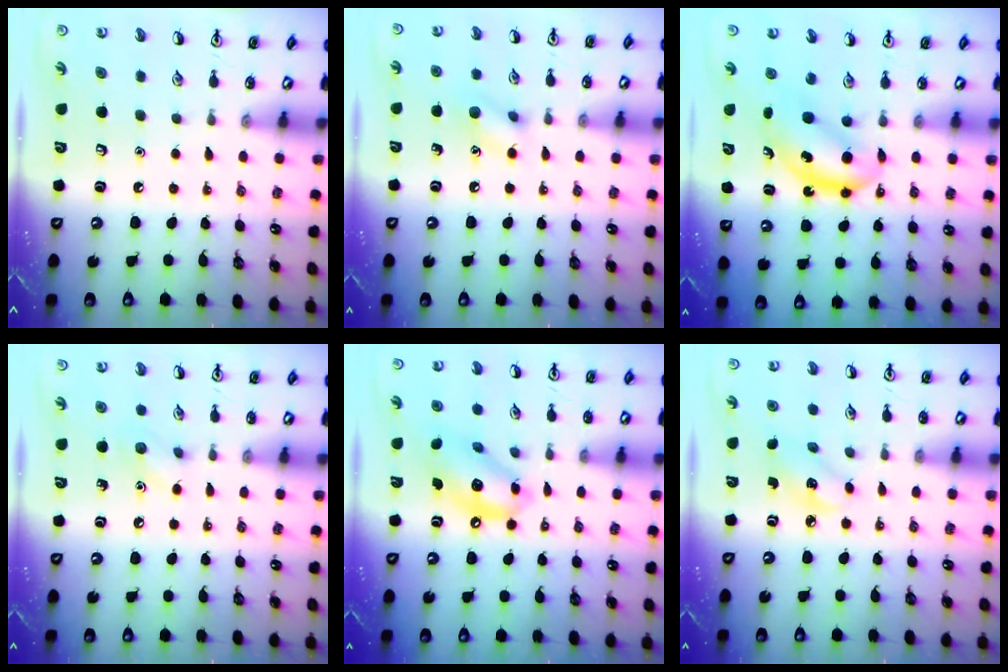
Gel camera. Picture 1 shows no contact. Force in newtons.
{"total": 7.9, "press": 7.8, "slide": 1.1}
{"total": 5.9, "press": 5.8, "slide": 1.3}
{"total": 6.2, "press": 6.0, "slide": 1.5}
{"total": 13.1, "press": 12.7, "slide": 3.3}
{"total": 2.8, "press": 2.7, "slide": 0.8}